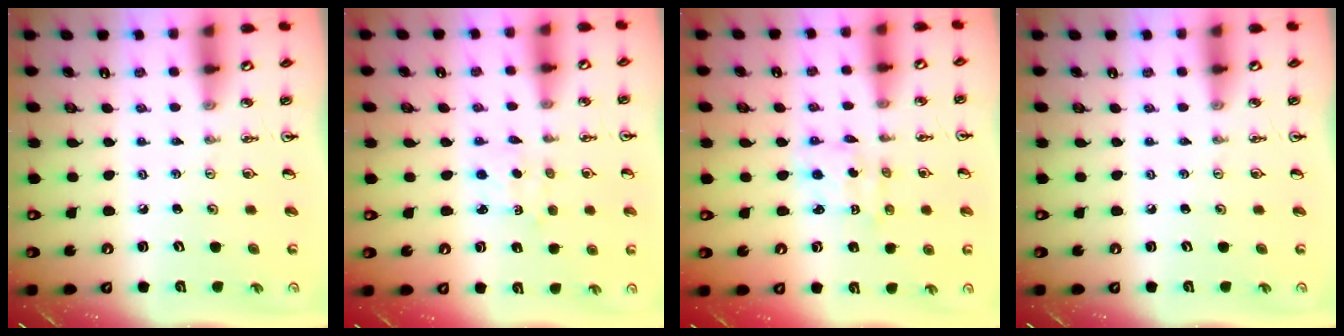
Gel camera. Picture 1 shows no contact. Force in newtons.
{"total": 1.7, "press": 1.7, "slide": 0.3}
{"total": 2.3, "press": 2.3, "slide": 0.1}
{"total": 0.0}